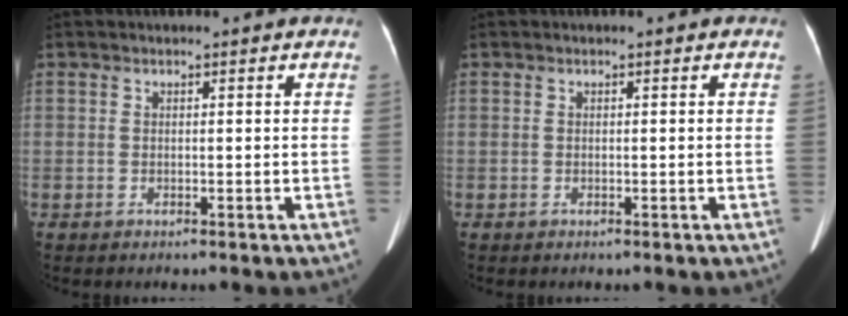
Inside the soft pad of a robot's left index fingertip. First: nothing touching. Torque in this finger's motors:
{"motor_torque": [0.00, 0.00, 0.00, 0.00]}